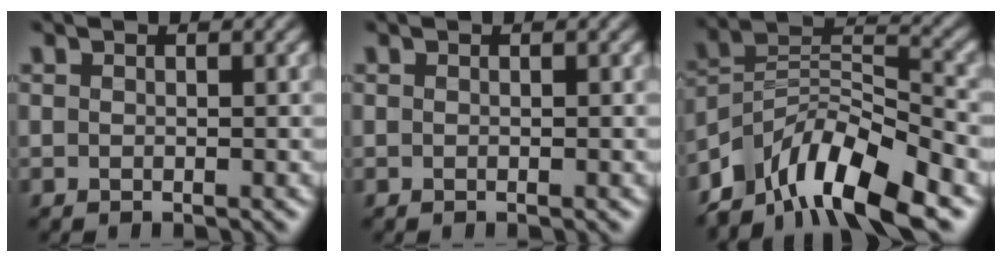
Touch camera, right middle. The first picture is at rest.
{"total": 0.0}
{"total": 10.5, "force": [-7.8, 3.6, 6.1], "torque": [-0.101, 0.017, -0.154]}